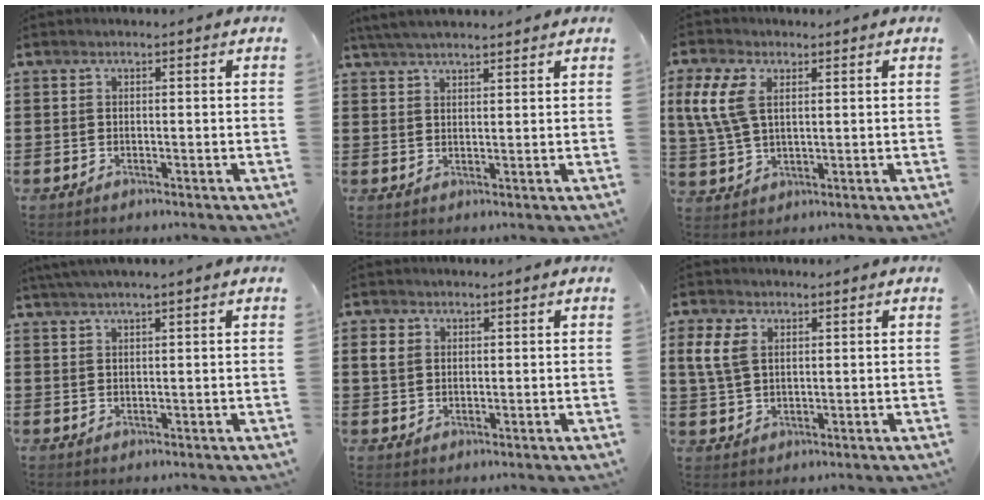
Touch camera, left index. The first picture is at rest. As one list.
[{"total": 3.6, "force": [3.4, 0.2, 1.2], "torque": [-0.032, 0.000, 0.064]}, {"total": 7.0, "force": [2.5, 3.9, 5.3], "torque": [-0.142, 0.001, 0.039]}, {"total": 1.6, "force": [1.3, -0.3, 0.9], "torque": [-0.017, 0.000, 0.024]}, {"total": 2.2, "force": [0.7, 1.9, 0.8], "torque": [-0.023, 0.007, 0.012]}, {"total": 4.6, "force": [1.8, 3.1, 2.9], "torque": [-0.076, 0.009, 0.029]}]